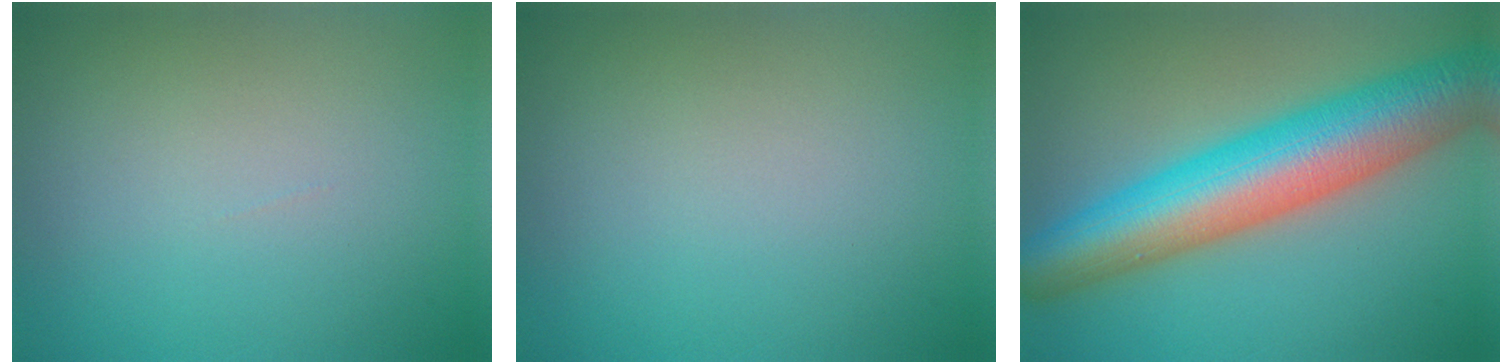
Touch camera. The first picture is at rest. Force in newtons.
{"total": 0.0}
{"total": 11.0, "press": 11.0, "slide": 0.1}